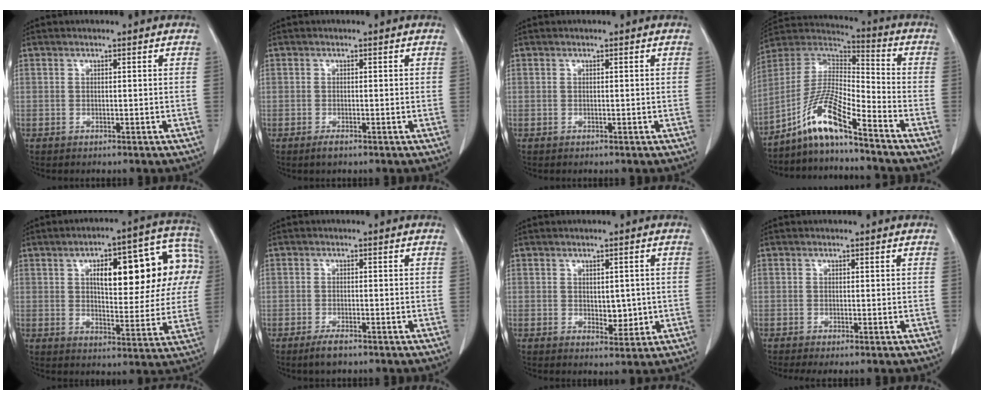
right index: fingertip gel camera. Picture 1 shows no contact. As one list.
[{"total": 1.1, "force": [-0.7, 0.5, 0.7], "torque": [-0.012, -0.002, -0.011]}, {"total": 0.0}, {"total": 11.0, "force": [-7.8, 0.6, 7.7], "torque": [-0.164, 0.010, -0.148]}, {"total": 19.4, "force": [4.8, 6.6, 17.6], "torque": [-0.239, 0.046, 0.065]}, {"total": 2.6, "force": [-1.9, 0.9, 1.6], "torque": [-0.034, -0.003, -0.031]}, {"total": 3.4, "force": [0.1, 2.0, 2.7], "torque": [-0.029, -0.003, 0.013]}, {"total": 1.5, "force": [-0.7, 0.3, 1.3], "torque": [-0.026, -0.006, -0.012]}]